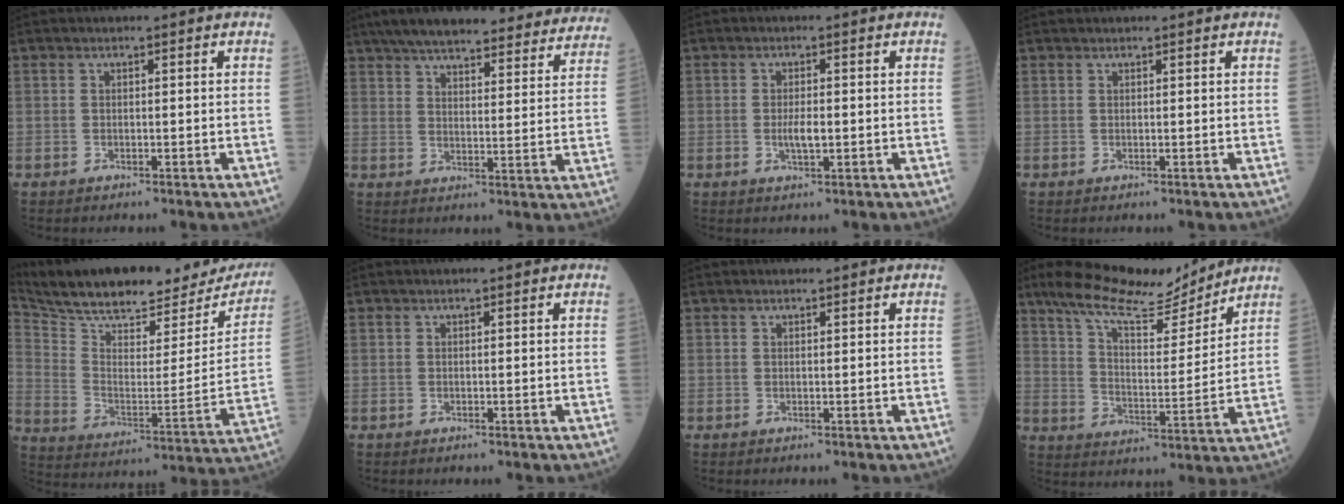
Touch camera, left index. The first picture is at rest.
{"total": 29.7, "force": [26.2, 6.2, 12.4], "torque": [-0.188, -0.020, 0.323]}
{"total": 2.3, "force": [-0.4, 0.6, 2.2], "torque": [-0.040, -0.003, -0.004]}
{"total": 1.8, "force": [1.7, 0.2, 0.6], "torque": [-0.002, 0.021, 0.024]}
{"total": 27.8, "force": [24.5, 7.2, 11.0], "torque": [-0.190, -0.036, 0.337]}
{"total": 1.1, "force": [1.0, 0.1, 0.5], "torque": [-0.001, 0.017, 0.016]}
{"total": 1.2, "force": [1.1, 0.2, 0.3], "torque": [-0.002, 0.012, 0.019]}
{"total": 14.3, "force": [12.5, 2.5, 6.5], "torque": [-0.111, 0.005, 0.206]}